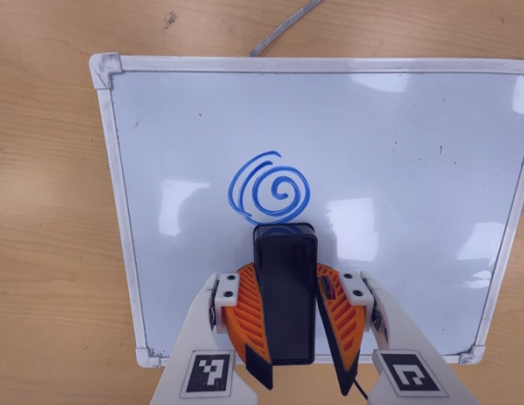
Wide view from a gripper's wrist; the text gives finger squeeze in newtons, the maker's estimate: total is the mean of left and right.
{"total": 14.9, "left": 15.4, "right": 14.4}